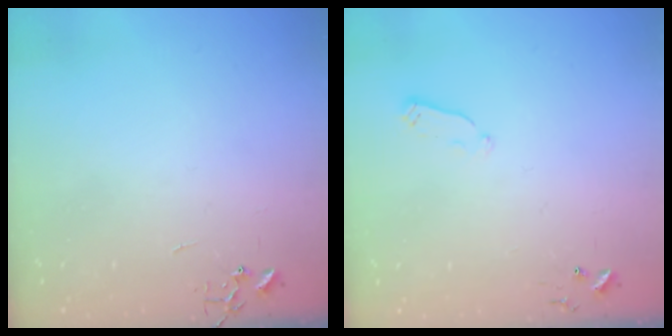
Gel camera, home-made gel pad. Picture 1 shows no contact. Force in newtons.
{"total": 2.9, "press": 2.9, "slide": 0.4}